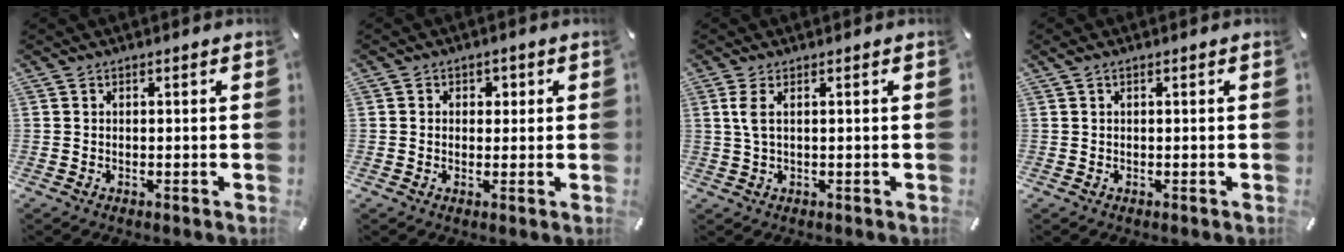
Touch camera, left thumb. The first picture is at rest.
{"total": 2.2, "force": [-0.2, 2.1, 0.9], "torque": [-0.003, 0.002, -0.012]}
{"total": 3.2, "force": [0.8, 0.8, 2.9], "torque": [-0.076, -0.004, 0.008]}
{"total": 0.6, "force": [0.2, 0.2, 0.5], "torque": [-0.009, 0.002, 0.003]}